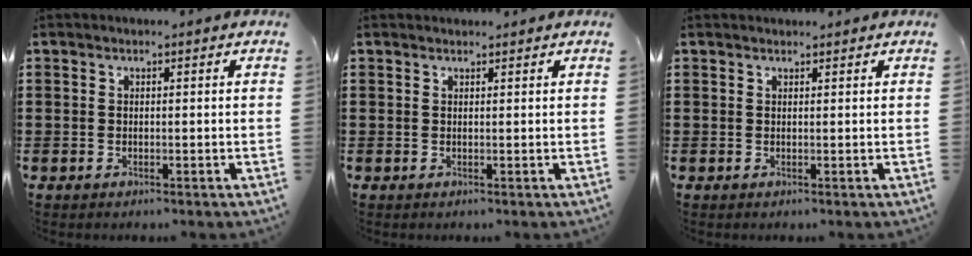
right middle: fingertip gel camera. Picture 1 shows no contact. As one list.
[{"total": 0.7, "force": [0.7, 0.2, 0.0], "torque": [0.006, -0.003, 0.012]}, {"total": 0.7, "force": [0.7, 0.1, 0.0], "torque": [0.007, -0.002, 0.012]}]